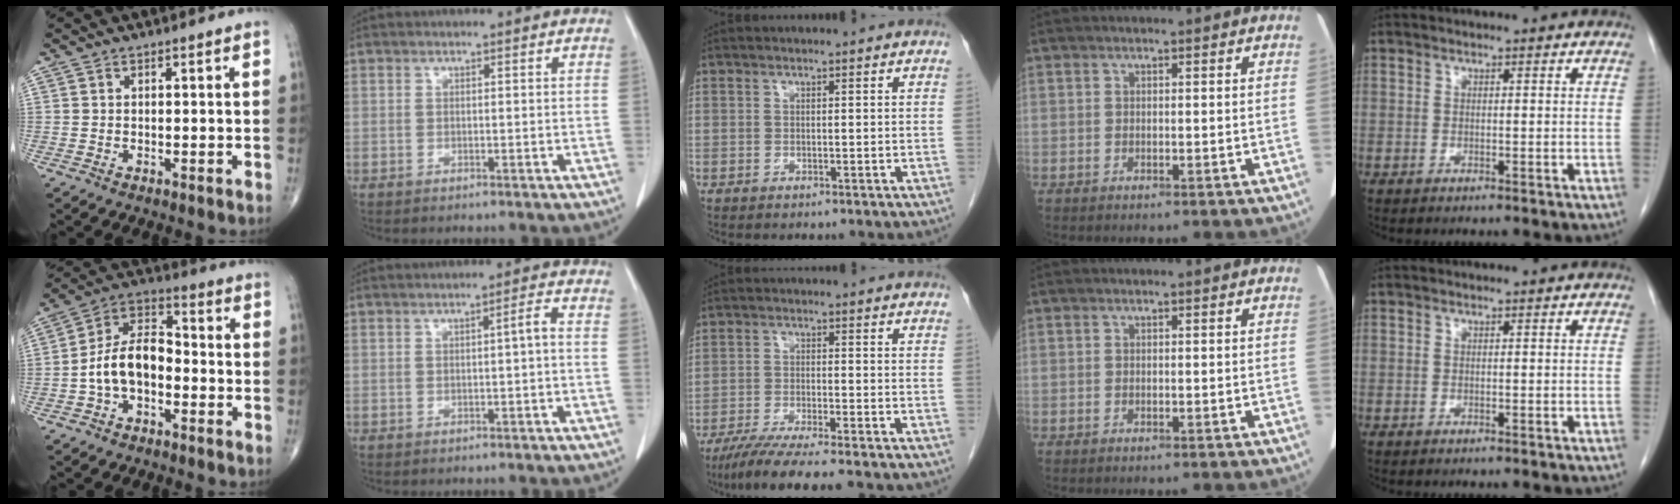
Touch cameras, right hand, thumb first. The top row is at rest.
{"thumb": {"total": 10.8, "force": [-2.6, 6.4, 8.3], "torque": [-0.143, 0.045, -0.058]}, "index": {"total": 1.7, "force": [-0.2, -0.2, 1.7], "torque": [-0.025, 0.003, -0.004]}, "middle": {"total": 8.8, "force": [-7.2, -0.4, 5.1], "torque": [-0.076, -0.024, -0.118]}}